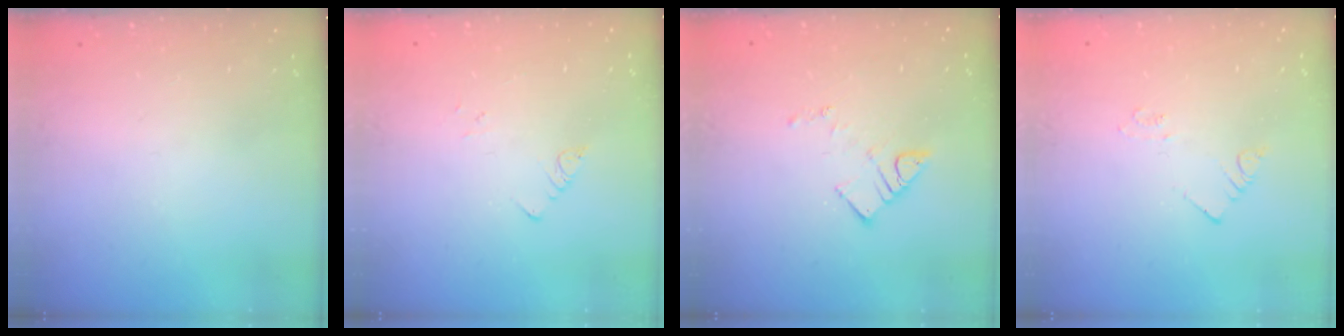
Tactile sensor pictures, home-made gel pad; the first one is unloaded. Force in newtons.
{"total": 1.5, "press": 1.4, "slide": 0.1}
{"total": 5.9, "press": 5.9, "slide": 0.3}
{"total": 2.0, "press": 2.0, "slide": 0.4}